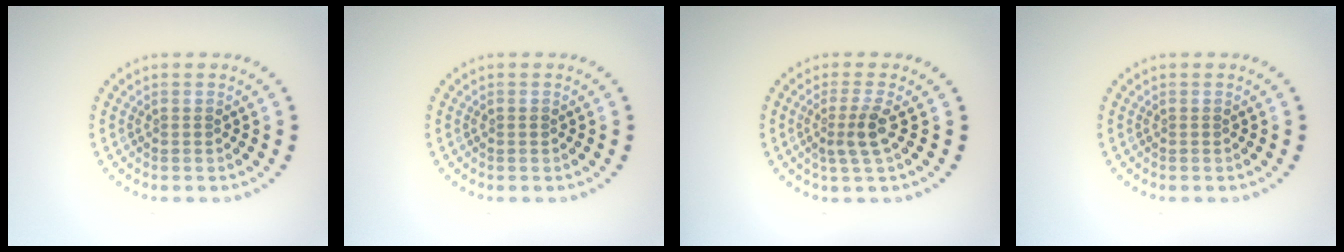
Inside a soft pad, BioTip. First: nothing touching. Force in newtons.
{"total": 0.6, "press": 0.6, "slide": 0.0}
{"total": 2.3, "press": 1.7, "slide": 1.5}
{"total": 0.0}